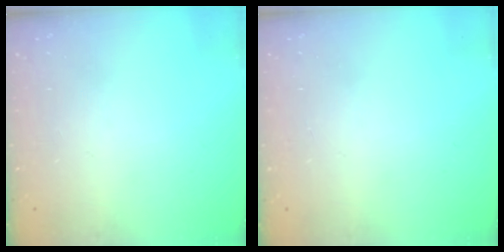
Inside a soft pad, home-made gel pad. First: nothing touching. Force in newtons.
{"total": 2.6, "press": 2.6, "slide": 0.2}